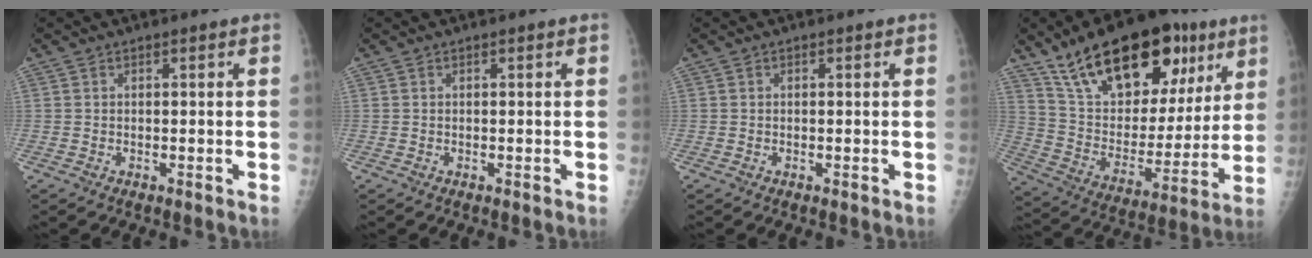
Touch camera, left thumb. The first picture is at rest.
{"total": 0.0}
{"total": 0.0}
{"total": 27.5, "force": [16.0, 13.1, 18.1], "torque": [-0.246, -0.029, 0.266]}